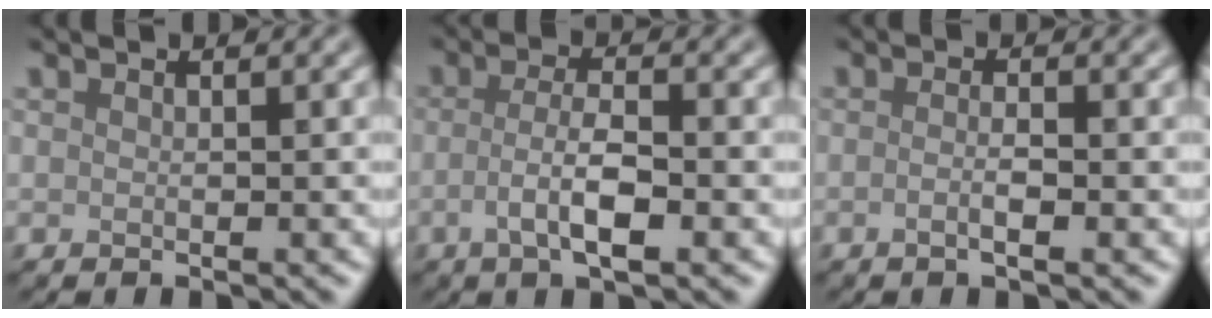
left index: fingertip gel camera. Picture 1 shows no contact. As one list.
[{"total": 3.7, "force": [-0.9, 0.9, 3.5], "torque": [-0.065, -0.002, -0.018]}, {"total": 1.7, "force": [-0.3, 0.5, 1.6], "torque": [-0.018, -0.007, -0.012]}]